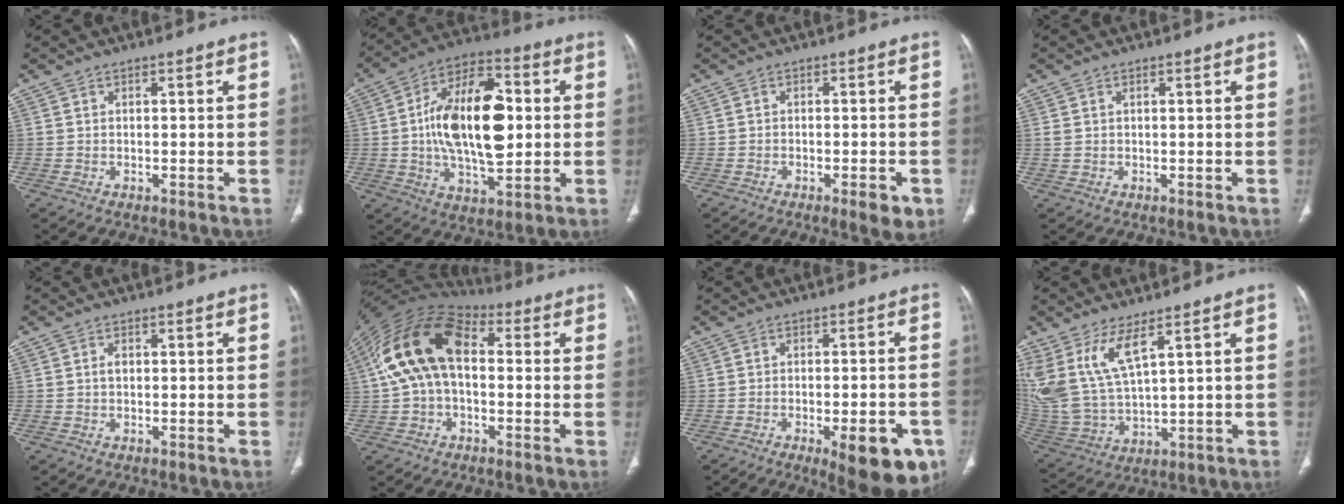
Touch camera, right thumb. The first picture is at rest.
{"total": 20.3, "force": [1.1, 10.0, 17.6], "torque": [-0.282, 0.011, 0.016]}
{"total": 4.3, "force": [-2.0, 1.5, 3.6], "torque": [-0.040, -0.001, -0.024]}
{"total": 1.0, "force": [0.2, 0.7, 0.7], "torque": [-0.025, 0.012, 0.012]}
{"total": 1.1, "force": [0.1, 0.7, 0.8], "torque": [-0.014, 0.002, 0.000]}
{"total": 16.4, "force": [1.6, 10.1, 12.8], "torque": [-0.239, 0.043, 0.020]}
{"total": 13.1, "force": [-6.1, 4.6, 10.5], "torque": [-0.103, 0.015, -0.071]}
{"total": 12.5, "force": [6.5, 4.5, 9.6], "torque": [-0.214, -0.032, 0.153]}